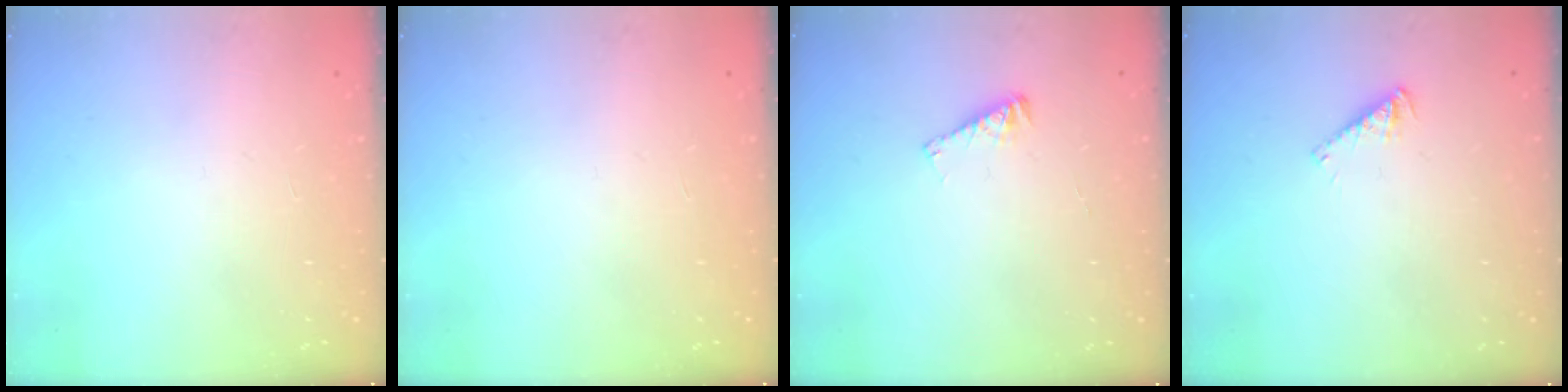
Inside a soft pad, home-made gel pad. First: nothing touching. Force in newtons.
{"total": 0.0}
{"total": 3.6, "press": 3.6, "slide": 0.3}
{"total": 2.9, "press": 2.9, "slide": 0.1}